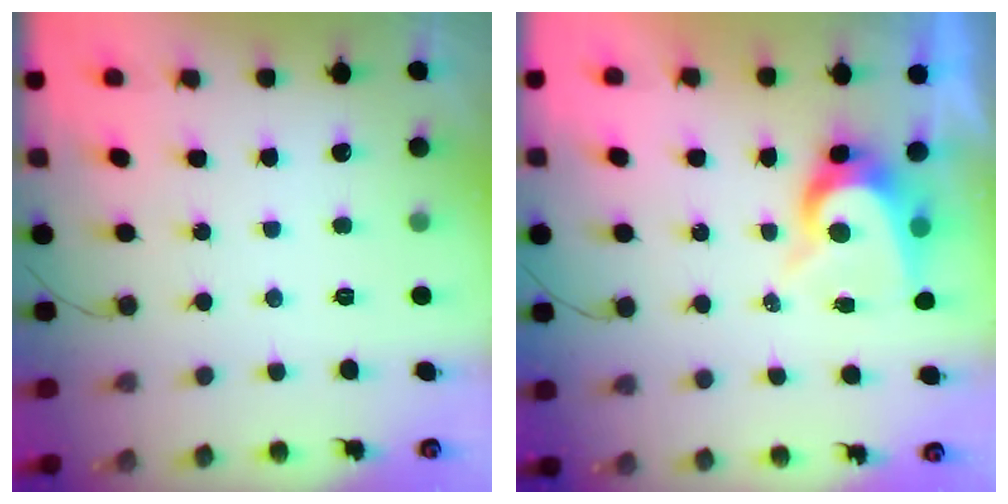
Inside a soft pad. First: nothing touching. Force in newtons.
{"total": 7.6, "press": 7.6, "slide": 0.5}